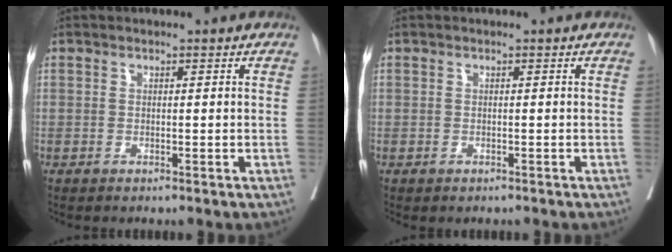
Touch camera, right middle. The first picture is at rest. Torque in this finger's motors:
{"motor_torque": [0.21, -0.39, -0.01, -0.02]}